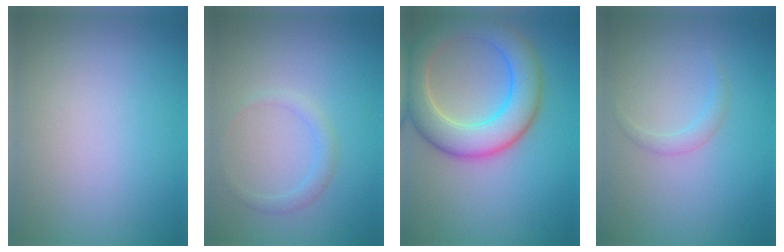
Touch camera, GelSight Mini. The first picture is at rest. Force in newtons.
{"total": 1.3, "press": 1.3, "slide": 0.1}
{"total": 7.5, "press": 7.5, "slide": 0.4}
{"total": 1.1, "press": 1.1, "slide": 0.1}